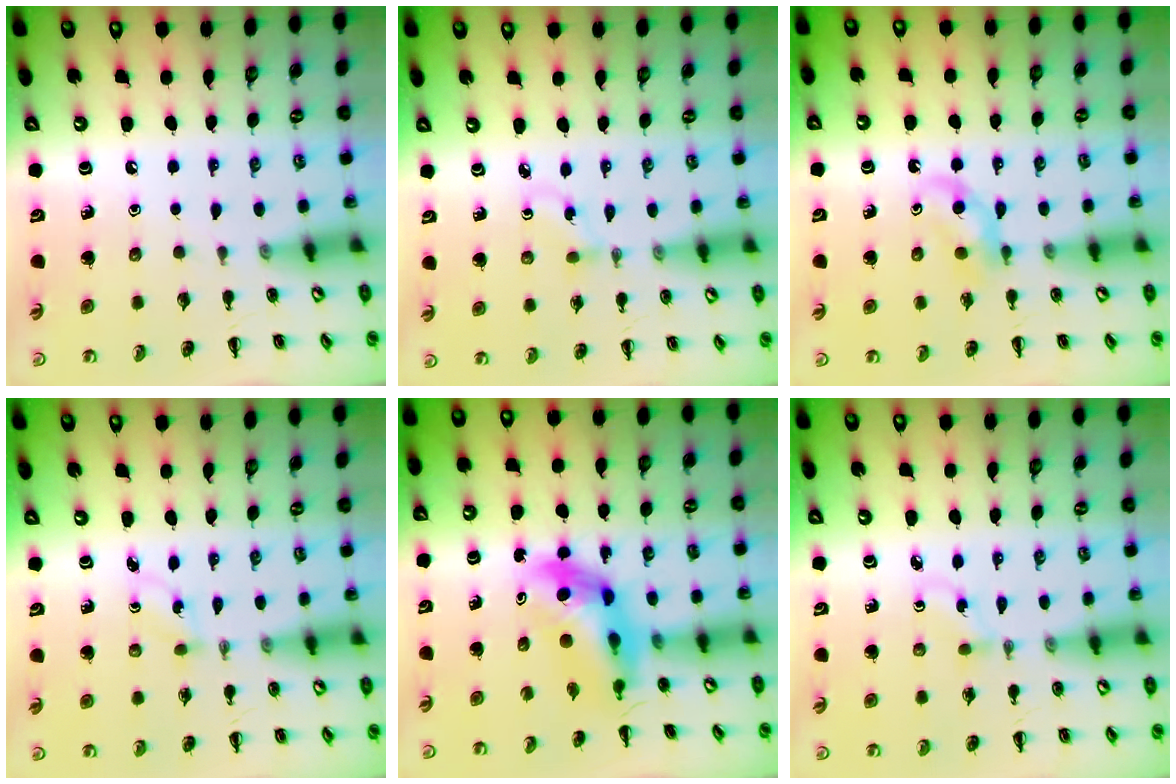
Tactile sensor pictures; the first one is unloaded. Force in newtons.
{"total": 2.1, "press": 1.9, "slide": 0.9}
{"total": 4.7, "press": 4.5, "slide": 1.3}
{"total": 0.9, "press": 0.7, "slide": 0.5}
{"total": 5.0, "press": 4.8, "slide": 1.3}
{"total": 2.1, "press": 1.9, "slide": 0.9}